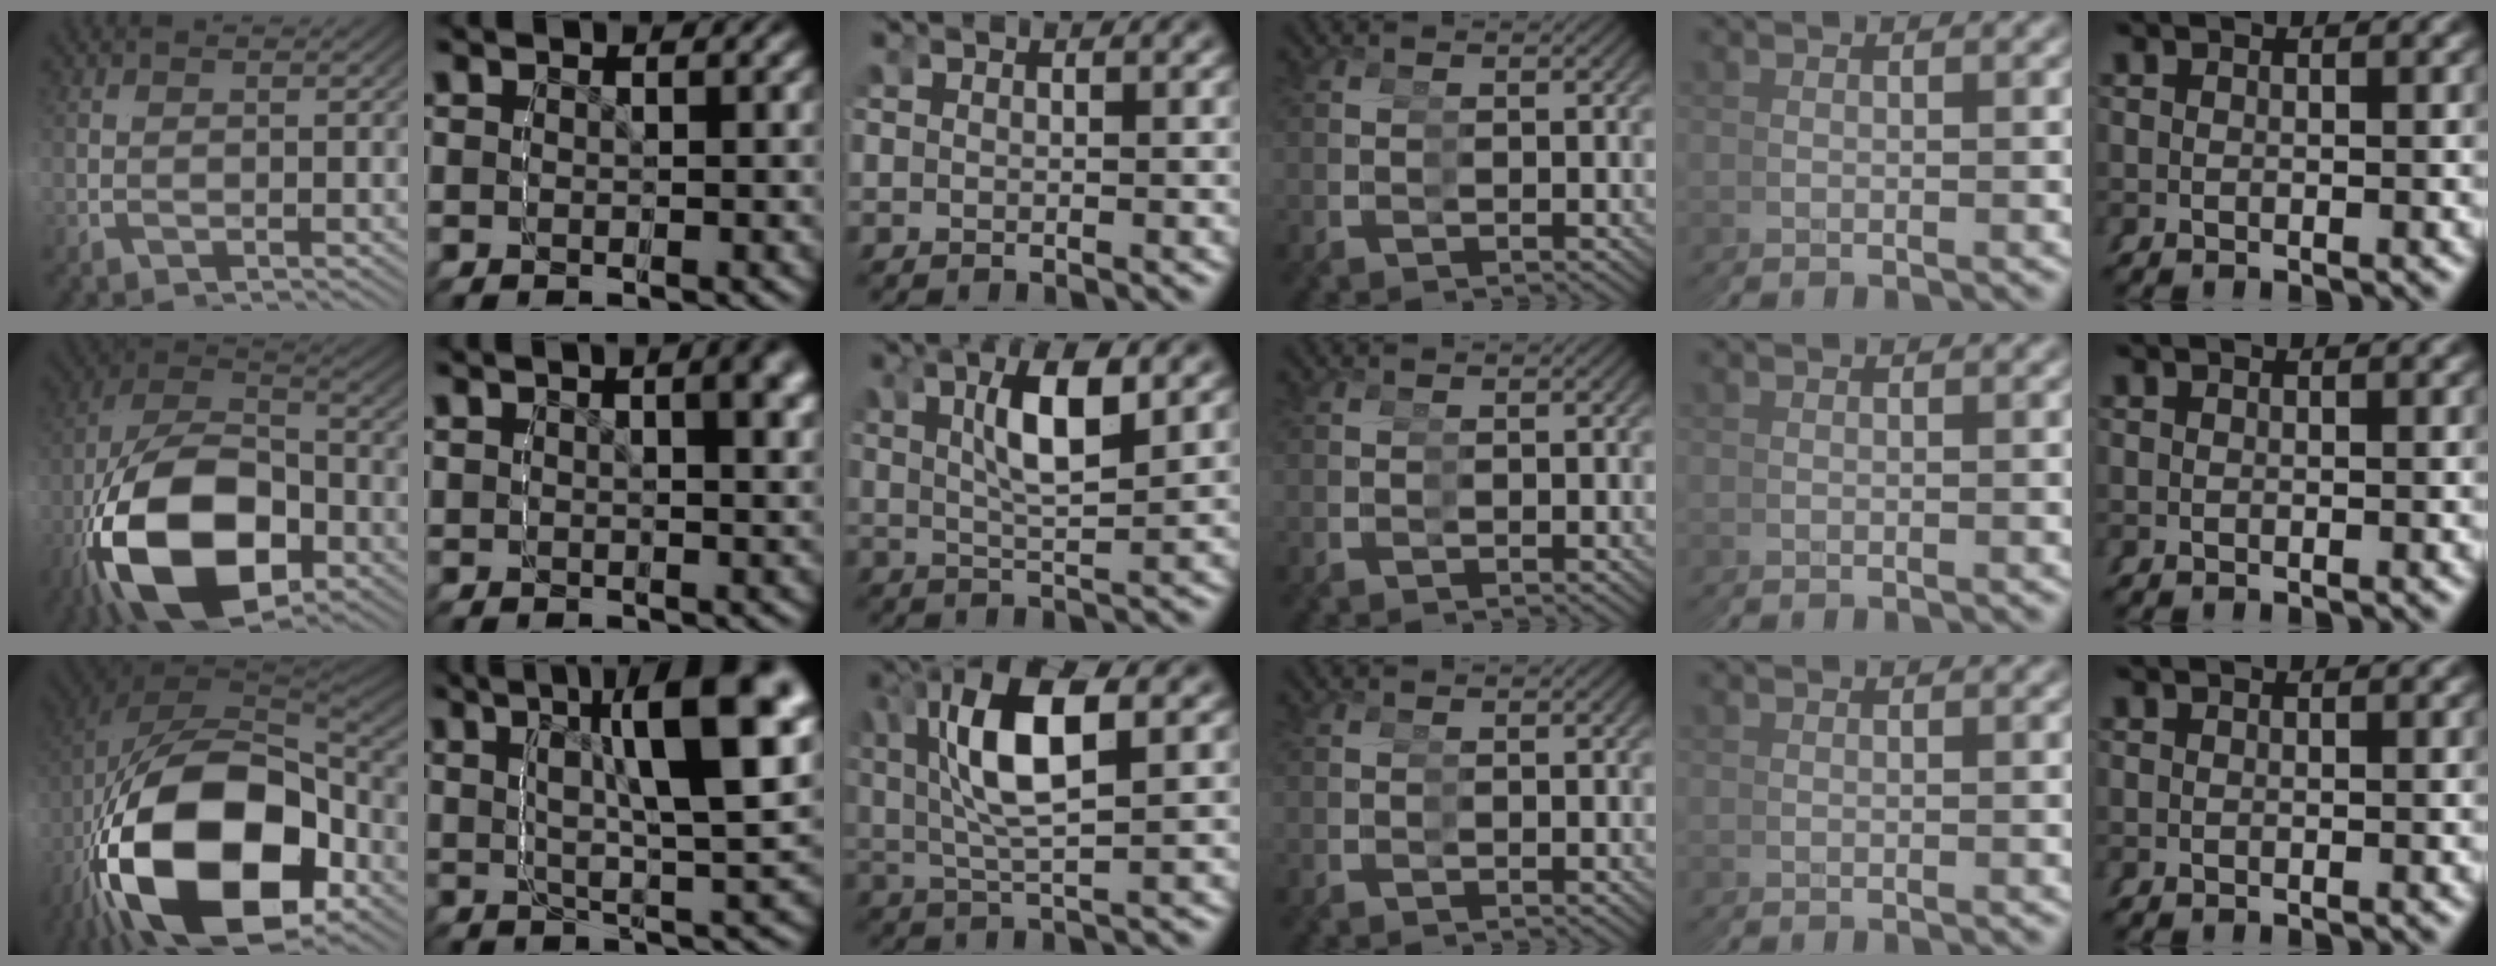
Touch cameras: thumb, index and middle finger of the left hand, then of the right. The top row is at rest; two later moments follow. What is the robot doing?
{"motion": "grasp_and_lifting", "object": "glue stick"}